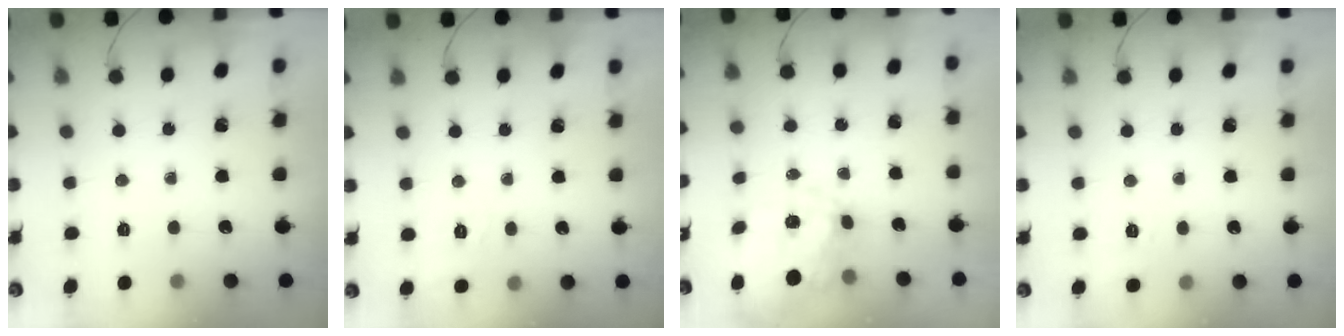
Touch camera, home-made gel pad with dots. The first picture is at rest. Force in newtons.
{"total": 7.3, "press": 7.2, "slide": 1.6}
{"total": 11.0, "press": 10.8, "slide": 2.0}
{"total": 9.0, "press": 8.8, "slide": 1.8}